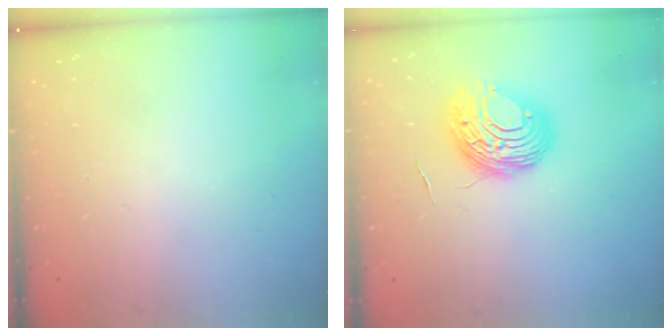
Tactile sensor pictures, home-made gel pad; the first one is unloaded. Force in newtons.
{"total": 9.7, "press": 9.6, "slide": 1.3}